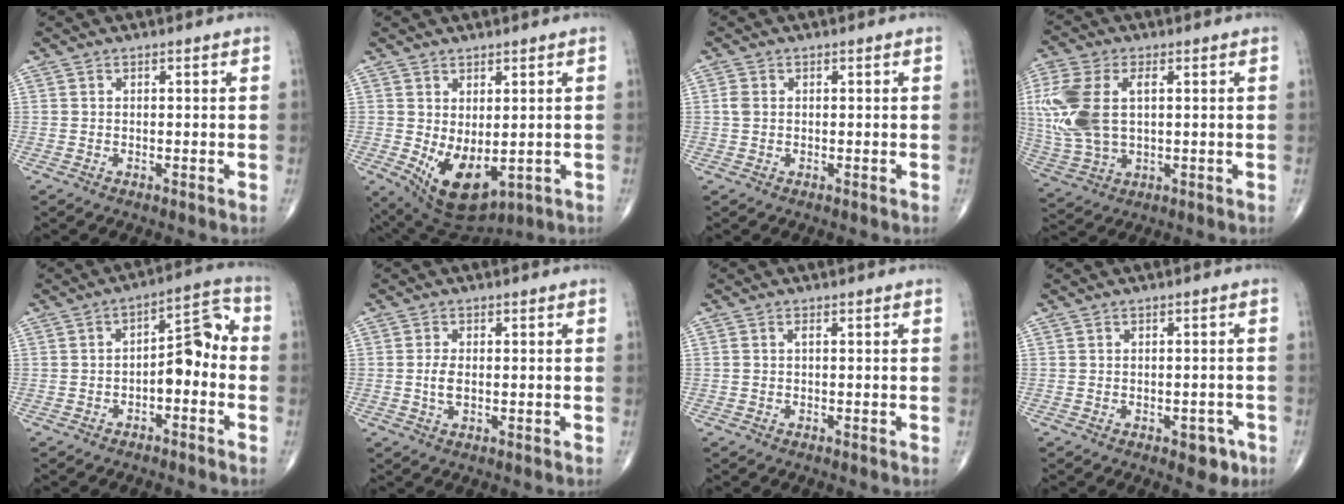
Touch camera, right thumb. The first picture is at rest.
{"total": 10.0, "force": [-1.2, 5.3, 8.4], "torque": [-0.130, -0.012, 0.008]}
{"total": 1.5, "force": [0.2, 1.1, 1.1], "torque": [-0.028, 0.002, 0.003]}
{"total": 14.9, "force": [2.2, 8.5, 11.9], "torque": [-0.290, 0.003, 0.048]}
{"total": 8.4, "force": [-1.8, 4.1, 7.0], "torque": [-0.080, 0.043, -0.036]}
{"total": 2.8, "force": [-0.1, 1.4, 2.4], "torque": [-0.051, -0.003, -0.003]}
{"total": 0.7, "force": [0.1, 0.2, 0.6], "torque": [-0.015, 0.004, 0.001]}
{"total": 3.6, "force": [-1.8, 2.1, 2.3], "torque": [-0.009, 0.006, -0.019]}